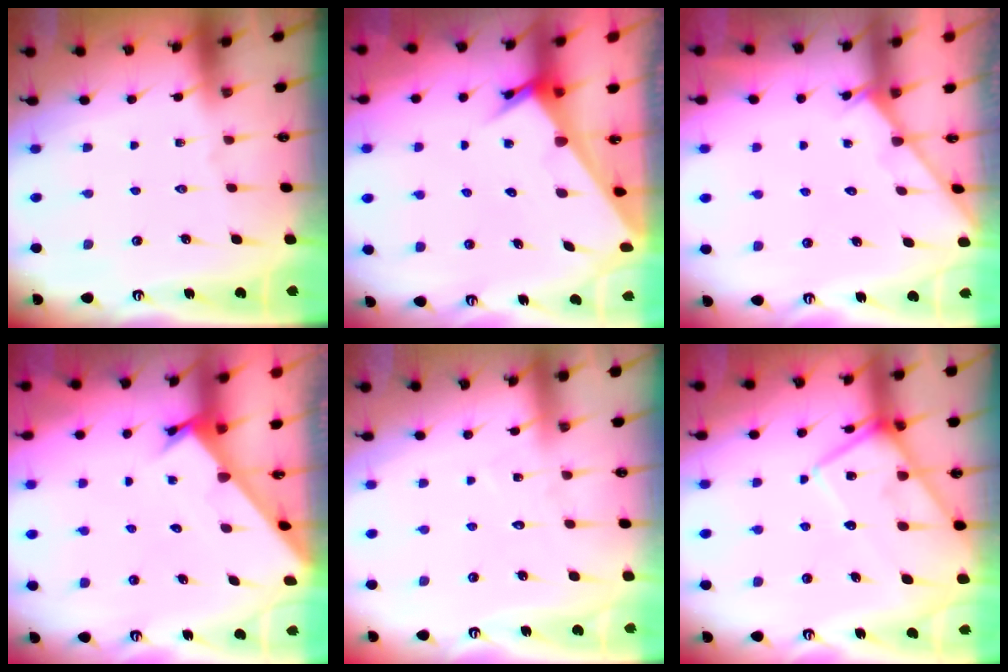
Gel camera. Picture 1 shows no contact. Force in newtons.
{"total": 3.7, "press": 3.7, "slide": 0.2}
{"total": 2.8, "press": 2.8, "slide": 0.2}
{"total": 2.3, "press": 2.3, "slide": 0.0}
{"total": 6.1, "press": 6.1, "slide": 0.4}
{"total": 14.2, "press": 14.1, "slide": 1.2}